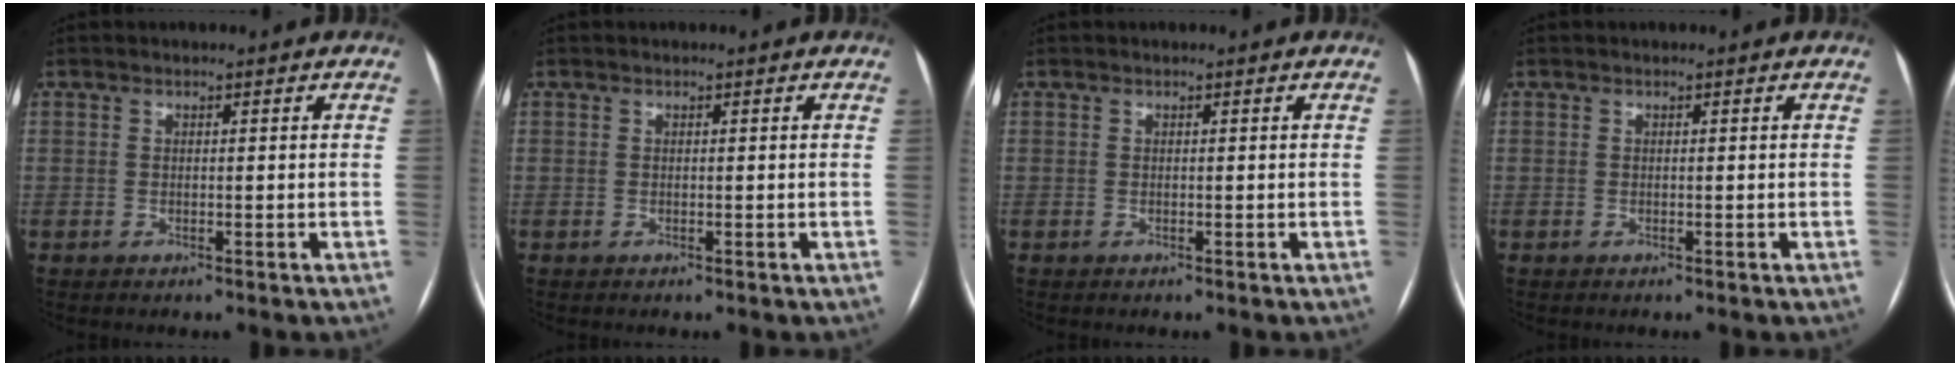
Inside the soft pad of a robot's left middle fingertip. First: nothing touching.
{"total": 0.0}
{"total": 0.0}
{"total": 0.0}